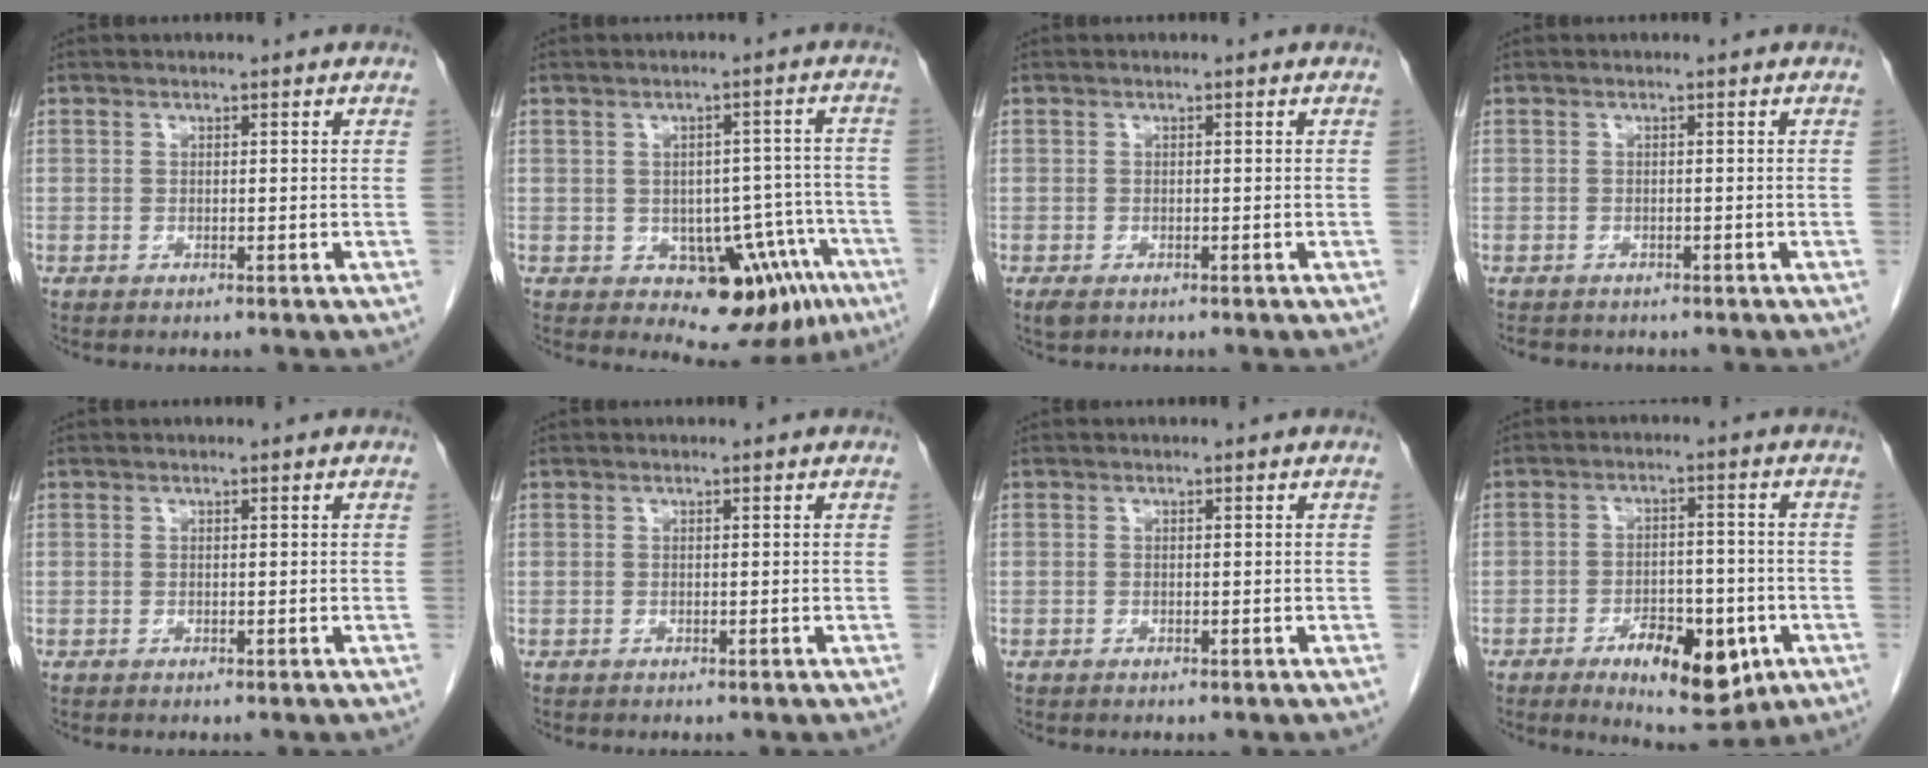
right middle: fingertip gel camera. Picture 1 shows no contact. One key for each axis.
{"total": 10.7, "fx": -5.4, "fy": 6.0, "fz": 7.0, "tx": -0.058, "ty": 0.020, "tz": -0.060}
{"total": 1.6, "fx": -1.0, "fy": 0.8, "fz": 0.9, "tx": -0.020, "ty": -0.003, "tz": -0.010}
{"total": 3.3, "fx": -2.8, "fy": 1.4, "fz": 0.9, "tx": -0.023, "ty": -0.005, "tz": -0.034}
{"total": 0.0}
{"total": 0.0}
{"total": 0.0}
{"total": 10.9, "fx": -4.9, "fy": 4.5, "fz": 8.6, "tx": -0.124, "ty": -0.005, "tz": -0.064}